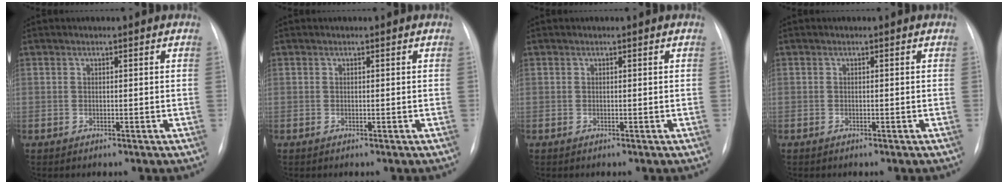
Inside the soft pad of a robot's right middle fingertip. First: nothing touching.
{"total": 0.0}
{"total": 0.0}
{"total": 0.0}